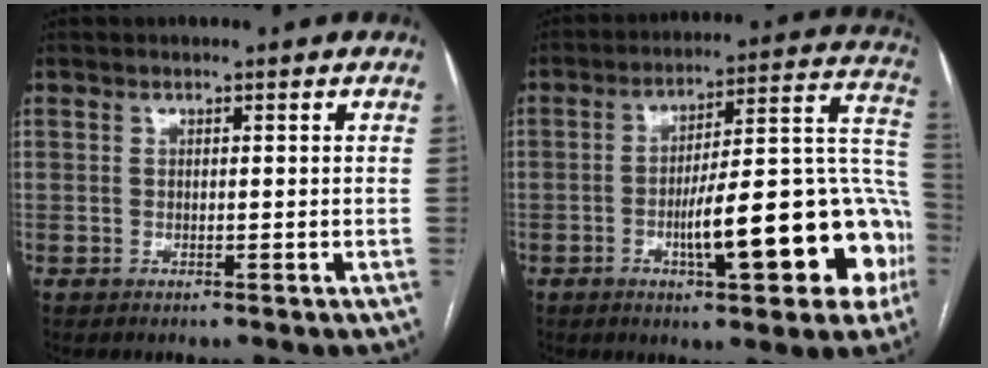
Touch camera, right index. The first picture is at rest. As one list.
[{"total": 20.3, "force": [-6.6, 4.4, 18.7], "torque": [-0.191, 0.041, -0.081]}]